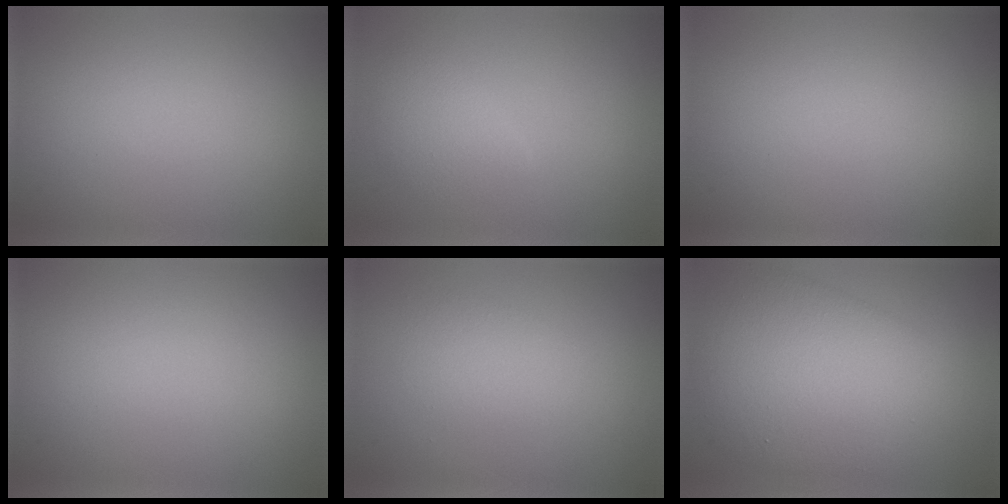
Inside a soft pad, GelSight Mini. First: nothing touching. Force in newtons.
{"total": 2.2, "press": 2.1, "slide": 0.1}
{"total": 0.0}
{"total": 0.0}
{"total": 2.0, "press": 2.0, "slide": 0.1}
{"total": 8.0, "press": 8.0, "slide": 0.1}